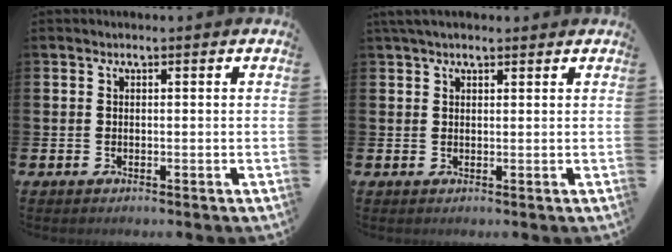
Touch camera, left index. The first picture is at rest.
{"total": 2.4, "force": [2.0, 0.8, 1.0], "torque": [-0.024, 0.005, 0.037]}